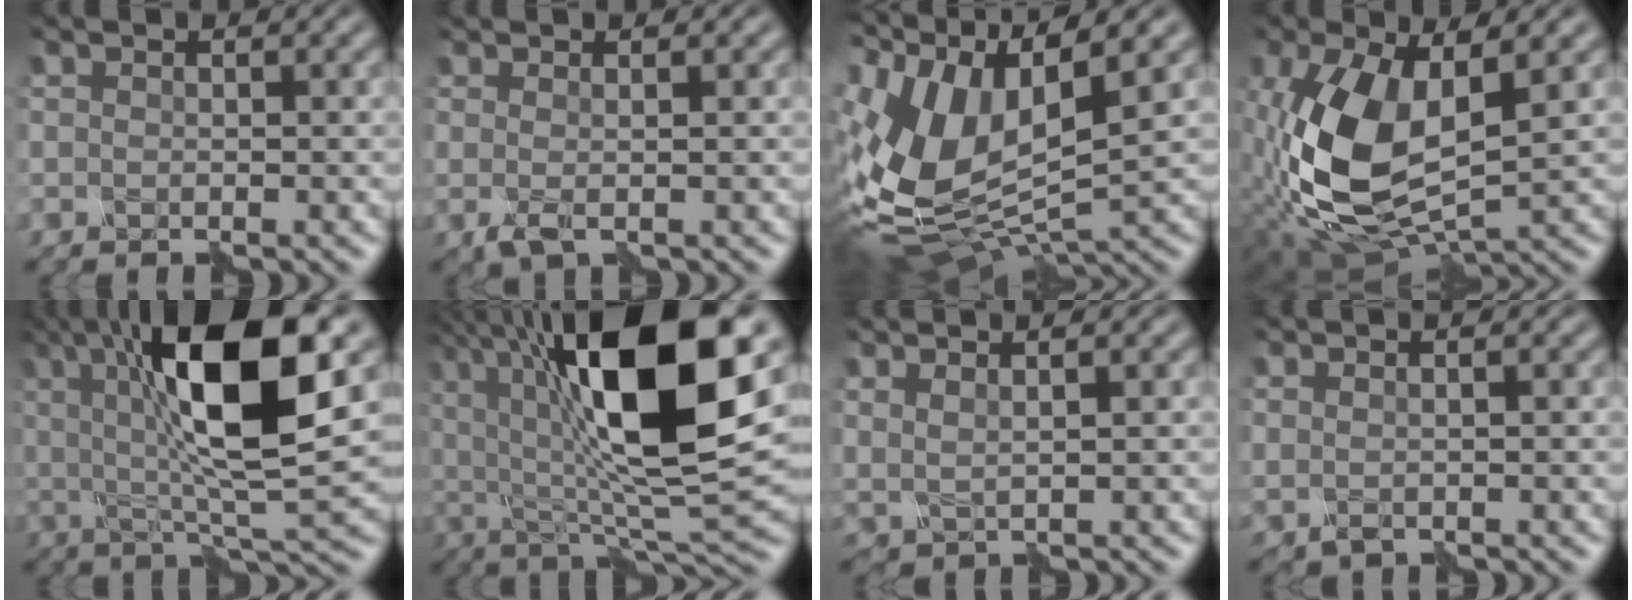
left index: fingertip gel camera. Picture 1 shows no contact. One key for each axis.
{"total": 2.1, "fx": 0.0, "fy": 0.4, "fz": 2.0, "tx": -0.033, "ty": 0.003, "tz": -0.002}
{"total": 12.3, "fx": 2.4, "fy": 6.4, "fz": 10.2, "tx": -0.238, "ty": 0.002, "tz": 0.047}
{"total": 10.9, "fx": -0.6, "fy": 5.9, "fz": 9.2, "tx": -0.219, "ty": -0.019, "tz": -0.001}
{"total": 12.3, "fx": 3.0, "fy": 2.9, "fz": 11.6, "tx": -0.195, "ty": 0.008, "tz": 0.051}
{"total": 15.7, "fx": 4.2, "fy": 4.9, "fz": 14.3, "tx": -0.239, "ty": 0.004, "tz": 0.059}
{"total": 3.0, "fx": 2.0, "fy": 0.9, "fz": 2.1, "tx": -0.025, "ty": 0.008, "tz": 0.019}
{"total": 1.5, "fx": 0.5, "fy": 0.3, "fz": 1.3, "tx": -0.023, "ty": -0.003, "tz": 0.008}